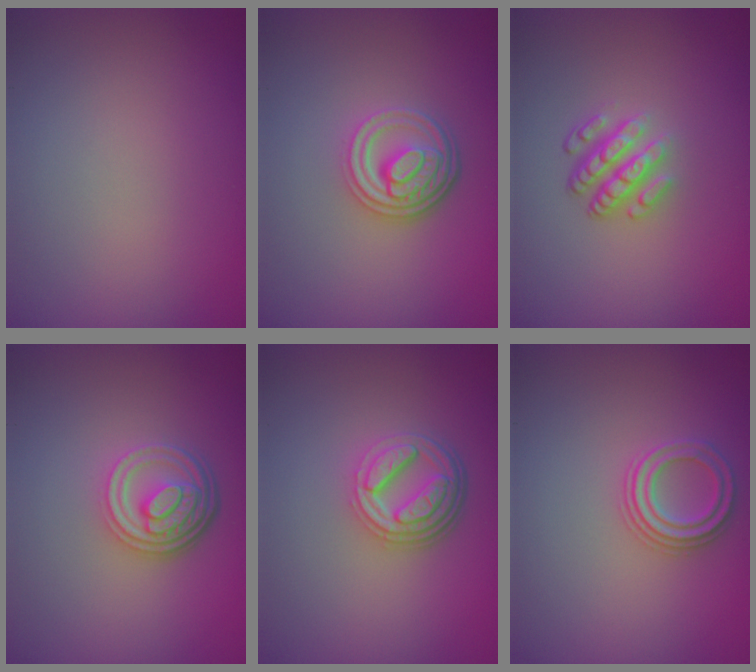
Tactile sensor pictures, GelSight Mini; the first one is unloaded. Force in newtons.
{"total": 4.3, "press": 3.3, "slide": 2.8}
{"total": 3.6, "press": 2.6, "slide": 2.5}
{"total": 4.7, "press": 3.4, "slide": 3.2}
{"total": 4.8, "press": 3.5, "slide": 3.3}
{"total": 2.3, "press": 2.2, "slide": 0.5}